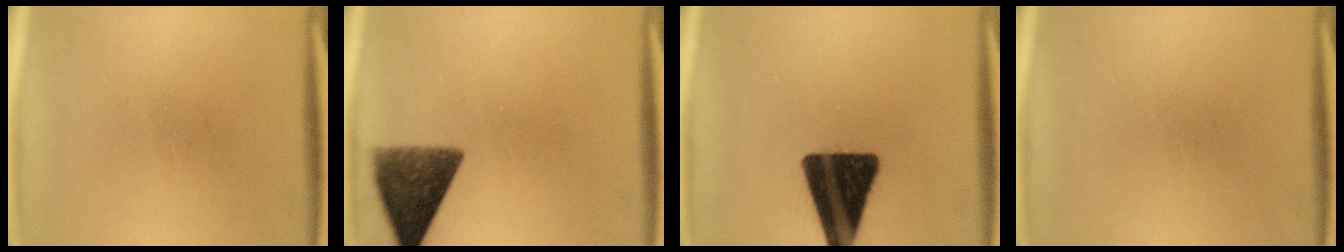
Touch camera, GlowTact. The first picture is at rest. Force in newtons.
{"total": 10.0}
{"total": 18.5}
{"total": 0.0}